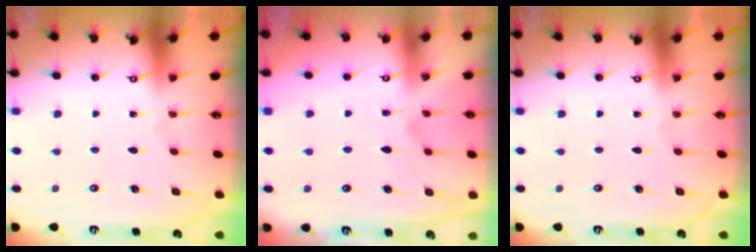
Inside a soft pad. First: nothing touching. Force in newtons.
{"total": 1.8, "press": 1.4, "slide": 1.2}
{"total": 0.0}